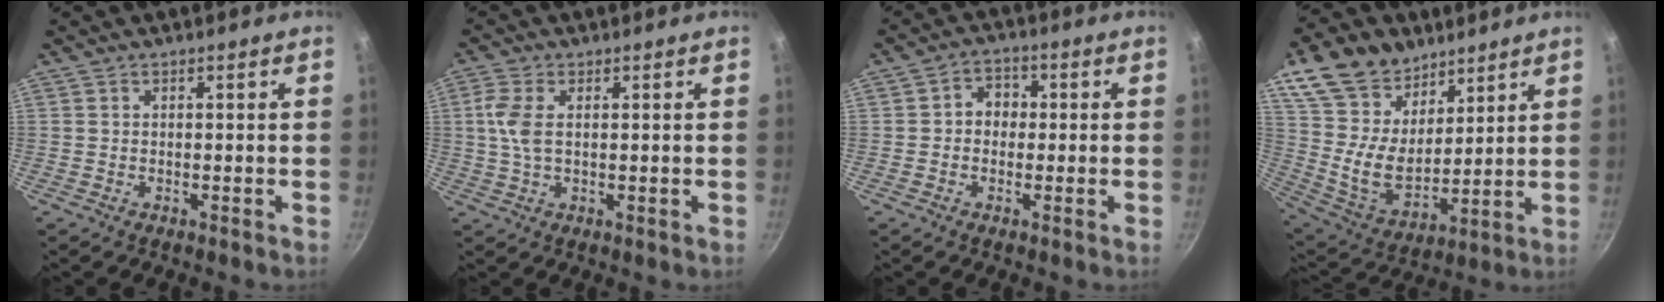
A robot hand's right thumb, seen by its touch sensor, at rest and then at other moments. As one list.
[{"total": 5.5, "force": [1.1, 2.9, 4.6], "torque": [-0.103, 0.007, 0.020]}, {"total": 4.5, "force": [-0.1, 3.8, 2.3], "torque": [-0.007, 0.012, -0.009]}, {"total": 19.6, "force": [11.8, 12.5, 9.5], "torque": [-0.162, -0.055, 0.225]}]